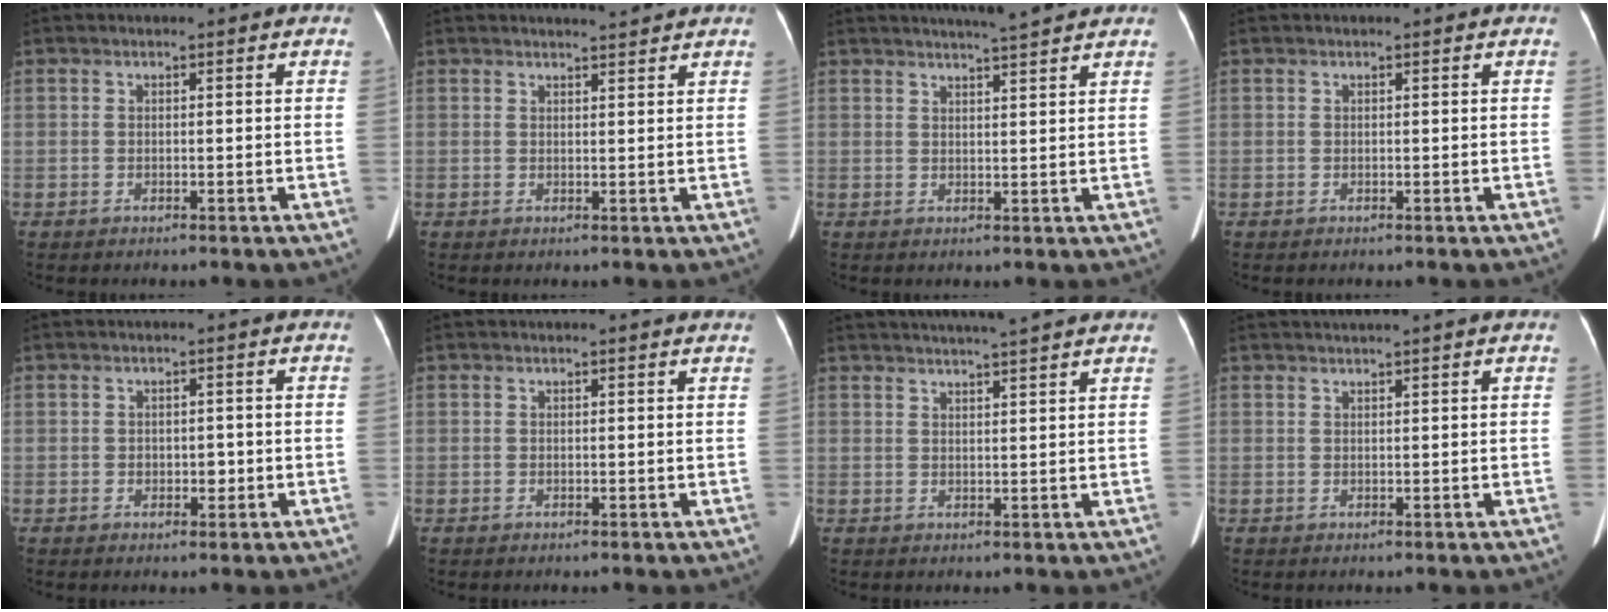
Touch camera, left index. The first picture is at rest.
{"total": 2.8, "force": [2.7, -0.1, 0.6], "torque": [-0.011, 0.004, 0.038]}
{"total": 6.2, "force": [5.5, -0.4, 2.7], "torque": [-0.047, 0.010, 0.075]}
{"total": 0.0}
{"total": 1.8, "force": [-0.4, 1.3, 1.2], "torque": [-0.016, 0.002, -0.001]}
{"total": 2.6, "force": [2.4, -0.3, 0.8], "torque": [-0.015, 0.003, 0.021]}
{"total": 9.7, "force": [8.7, -0.5, 4.4], "torque": [-0.070, 0.023, 0.110]}
{"total": 2.9, "force": [2.5, -0.9, 1.3], "torque": [-0.012, 0.018, 0.043]}